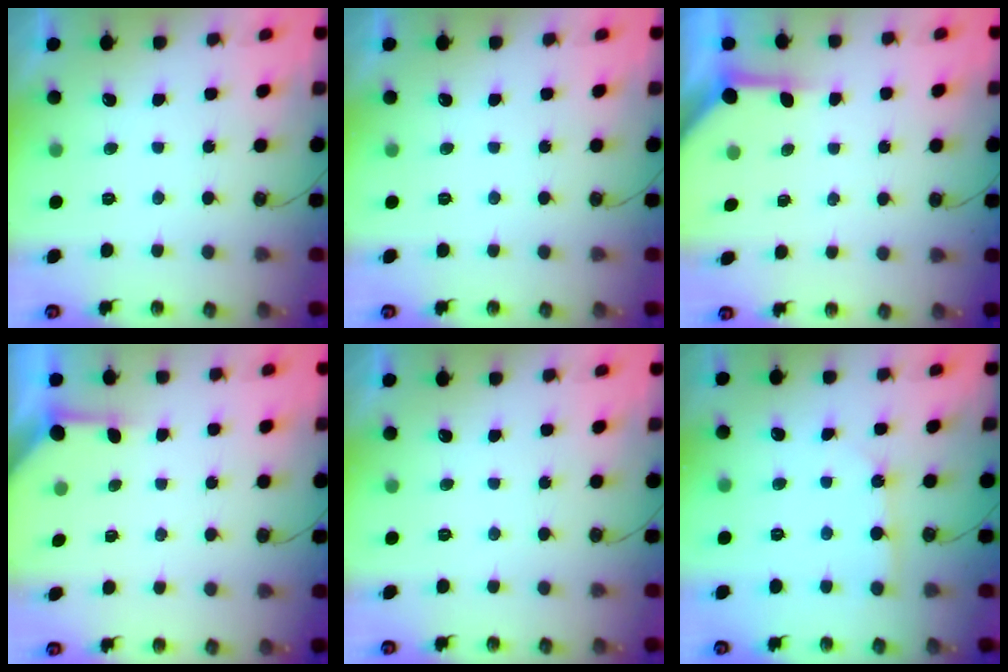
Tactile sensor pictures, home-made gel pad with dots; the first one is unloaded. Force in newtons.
{"total": 0.0}
{"total": 3.8, "press": 3.8, "slide": 0.4}
{"total": 2.4, "press": 2.4, "slide": 0.4}
{"total": 0.0}
{"total": 2.8, "press": 2.8, "slide": 0.3}